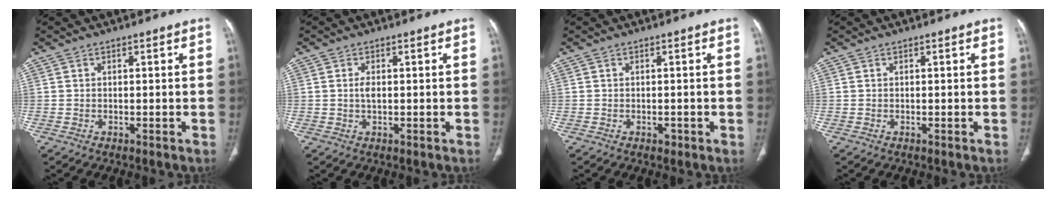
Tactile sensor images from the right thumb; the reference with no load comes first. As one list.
[{"total": 1.7, "force": [0.1, 0.9, 1.5], "torque": [-0.030, -0.001, 0.001]}, {"total": 0.9, "force": [-0.4, 0.6, 0.5], "torque": [-0.005, 0.000, -0.005]}, {"total": 0.0}]